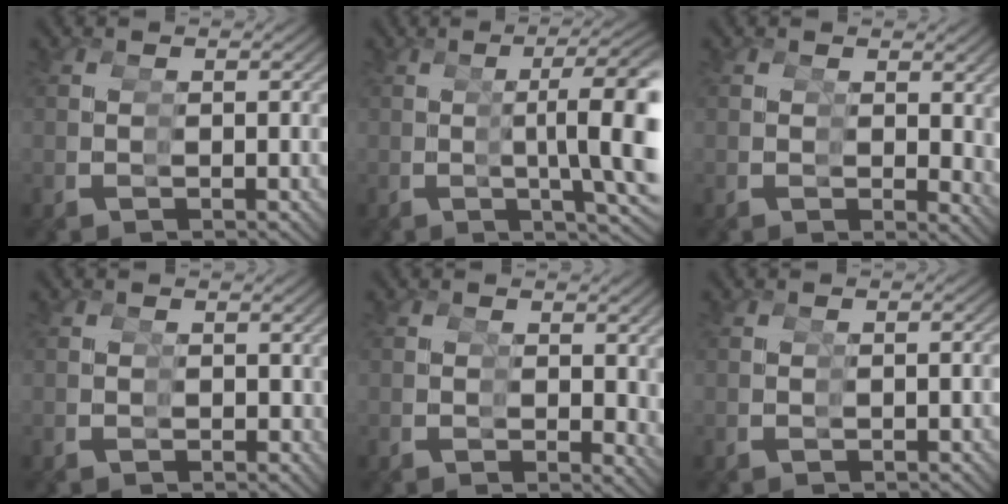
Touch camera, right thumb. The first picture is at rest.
{"total": 9.6, "force": [0.5, 2.7, 9.2], "torque": [-0.111, 0.006, 0.001]}
{"total": 1.4, "force": [1.1, 0.7, 0.7], "torque": [0.008, 0.000, 0.010]}
{"total": 1.0, "force": [0.2, 1.0, 0.1], "torque": [0.008, -0.003, 0.001]}
{"total": 1.1, "force": [0.8, 0.5, 0.6], "torque": [0.005, 0.002, 0.006]}
{"total": 0.6, "force": [-0.2, 0.1, 0.6], "torque": [-0.009, 0.002, -0.001]}